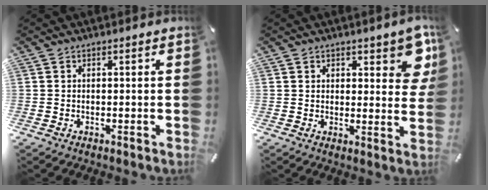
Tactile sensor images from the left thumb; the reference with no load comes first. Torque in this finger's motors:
{"motor_torque": [0.33, -0.26, 0.35, 0.06, 0.04]}